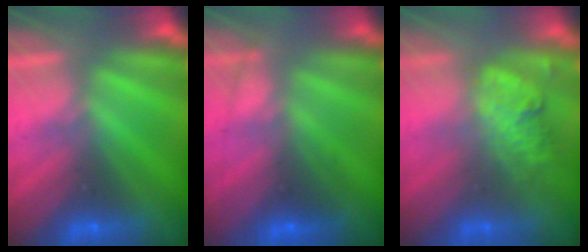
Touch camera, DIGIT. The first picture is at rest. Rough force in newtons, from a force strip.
{"total": 3.3}
{"total": 2.3}